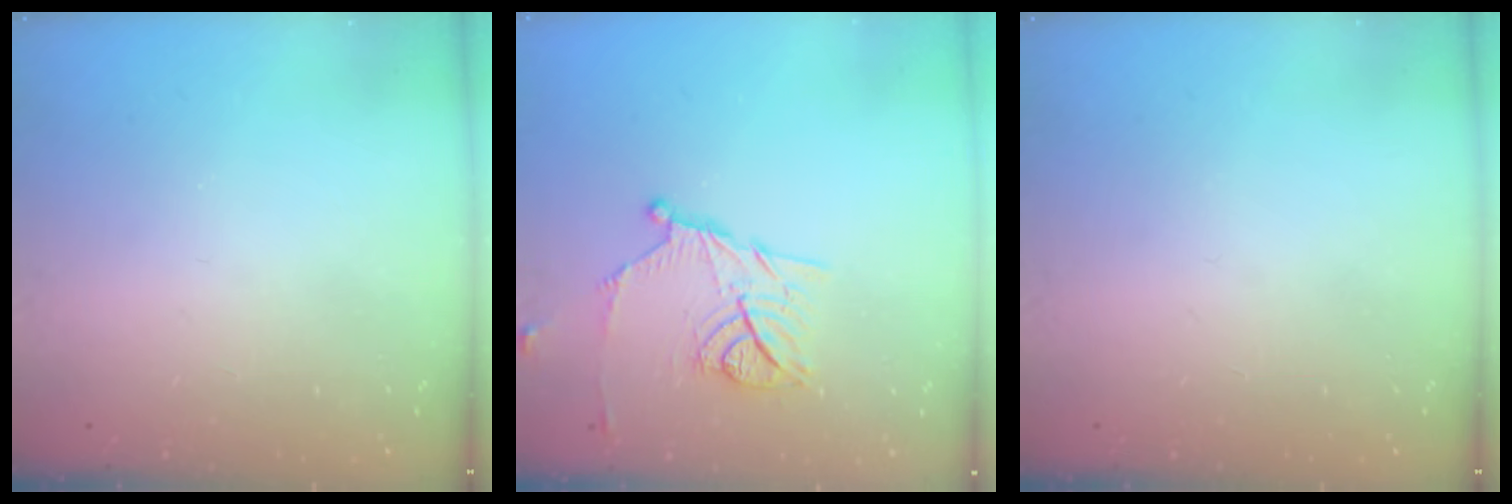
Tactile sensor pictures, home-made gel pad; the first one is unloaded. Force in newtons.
{"total": 13.2, "press": 13.2, "slide": 0.3}
{"total": 0.0}